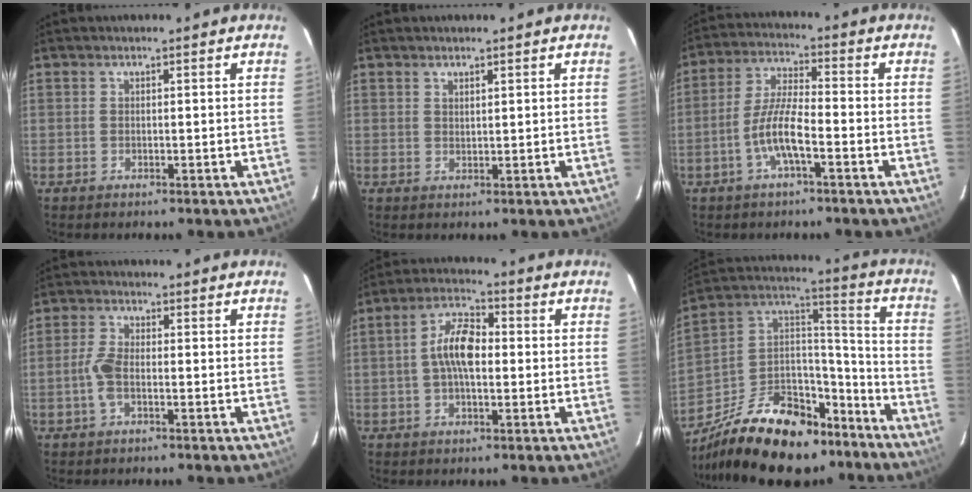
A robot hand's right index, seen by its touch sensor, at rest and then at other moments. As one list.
[{"total": 1.1, "force": [0.9, 0.4, 0.6], "torque": [-0.008, 0.001, 0.016]}, {"total": 7.9, "force": [-3.4, 1.5, 7.0], "torque": [-0.147, 0.005, -0.065]}, {"total": 4.2, "force": [-1.3, 1.7, 3.6], "torque": [-0.086, 0.004, -0.026]}, {"total": 8.0, "force": [-0.2, 3.7, 7.1], "torque": [-0.136, 0.019, -0.007]}, {"total": 28.3, "force": [-19.7, 14.1, 14.6], "torque": [-0.289, 0.040, -0.291]}]